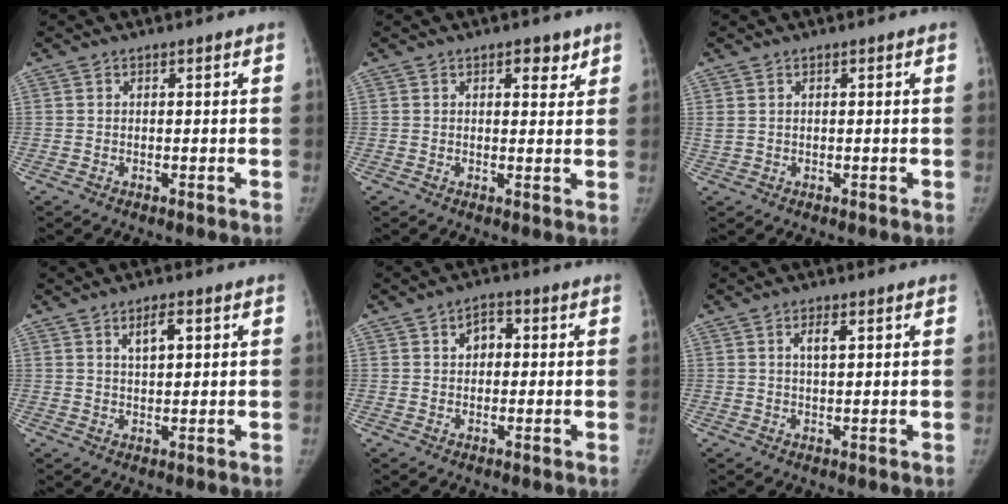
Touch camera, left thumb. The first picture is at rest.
{"total": 3.2, "force": [1.9, 1.6, 1.9], "torque": [-0.008, -0.010, 0.026]}
{"total": 1.1, "force": [0.5, 0.6, 0.7], "torque": [-0.021, 0.008, 0.017]}
{"total": 3.7, "force": [1.7, 1.4, 3.0], "torque": [-0.045, -0.005, 0.030]}
{"total": 3.8, "force": [0.8, 2.7, 2.5], "torque": [-0.020, 0.008, 0.008]}
{"total": 2.5, "force": [1.0, 0.8, 2.2], "torque": [-0.038, -0.001, 0.019]}